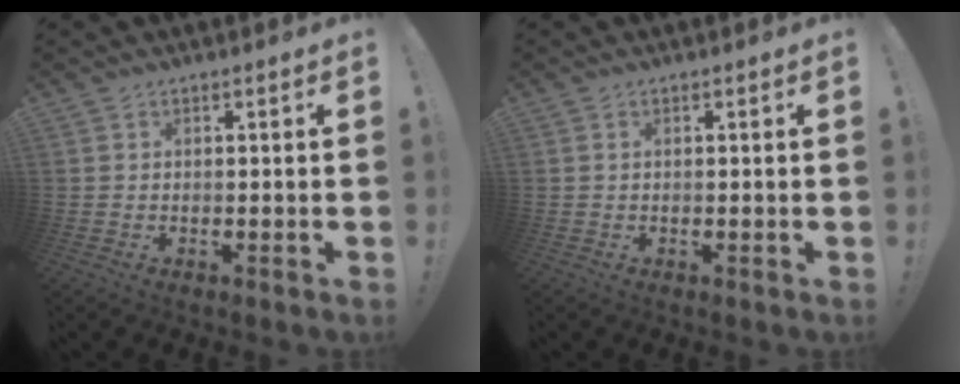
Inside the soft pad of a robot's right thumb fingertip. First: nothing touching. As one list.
[{"total": 0.0}]